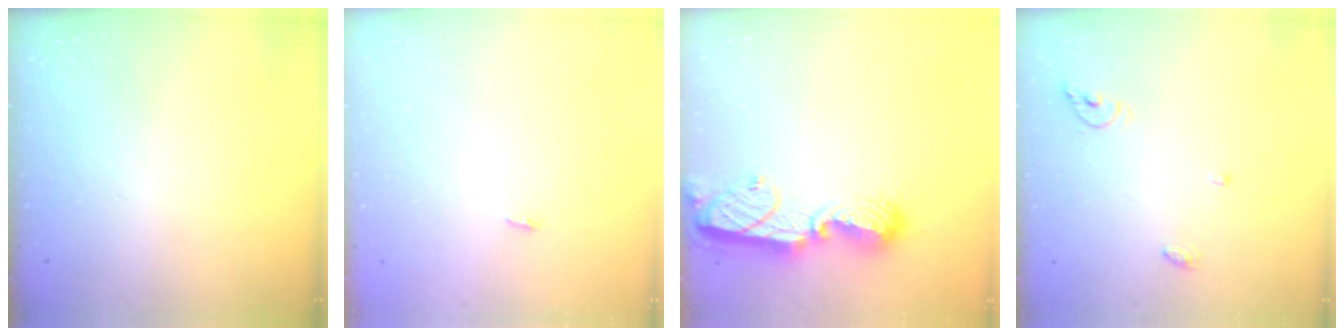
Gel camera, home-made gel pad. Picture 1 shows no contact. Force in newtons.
{"total": 2.8, "press": 1.8, "slide": 2.2}
{"total": 13.8, "press": 13.8, "slide": 1.5}
{"total": 5.7, "press": 5.7, "slide": 0.5}